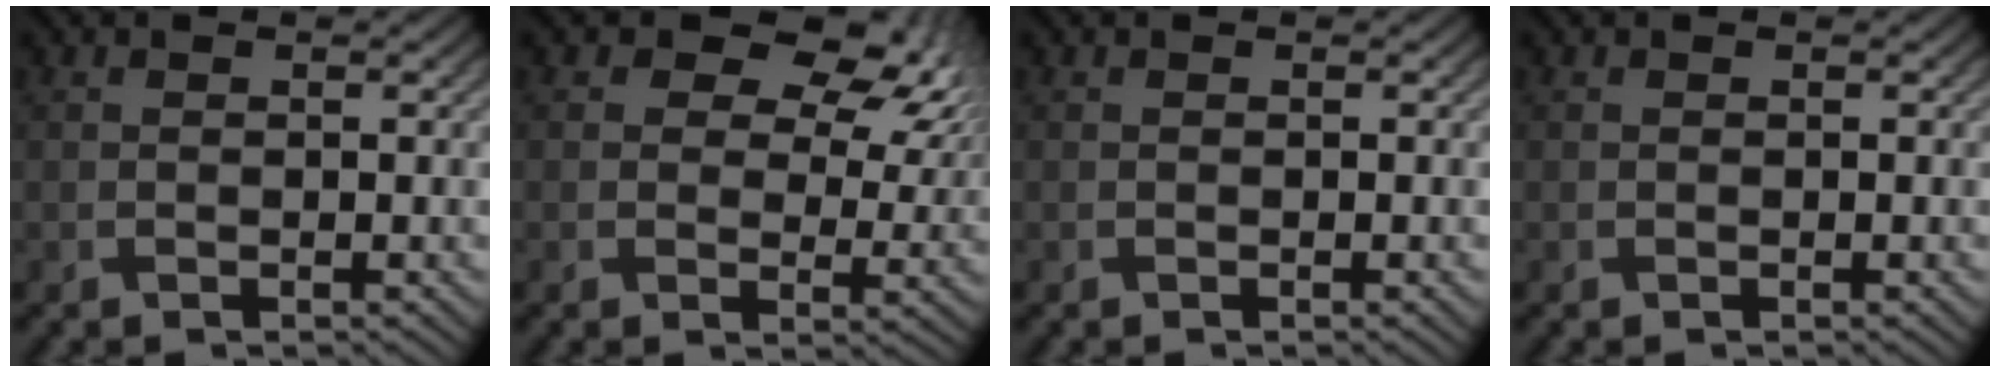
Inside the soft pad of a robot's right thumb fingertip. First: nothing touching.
{"total": 11.2, "force": [5.4, 6.9, 6.9], "torque": [-0.096, 0.005, 0.082]}
{"total": 0.0}
{"total": 0.0}